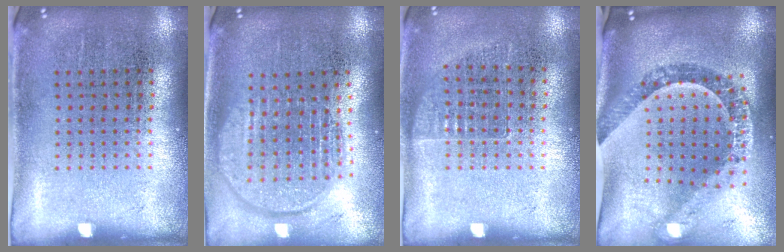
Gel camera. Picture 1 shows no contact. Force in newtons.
{"total": 1.9, "press": 1.6, "slide": 0.9}
{"total": 0.7, "press": 0.7, "slide": 0.1}
{"total": 1.8, "press": 1.6, "slide": 0.8}